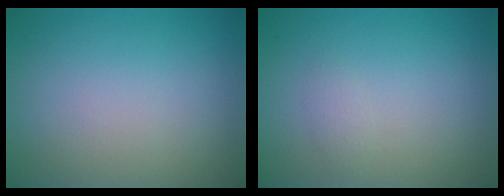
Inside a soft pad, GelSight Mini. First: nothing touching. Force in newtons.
{"total": 0.9, "press": 0.9, "slide": 0.1}